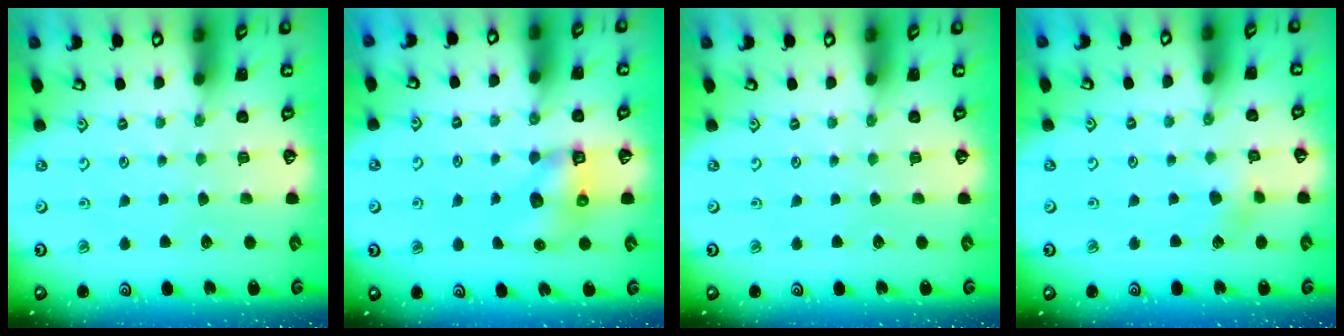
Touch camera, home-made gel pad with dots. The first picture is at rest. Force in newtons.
{"total": 6.3, "press": 6.2, "slide": 0.9}
{"total": 0.0}
{"total": 3.4, "press": 3.4, "slide": 0.4}